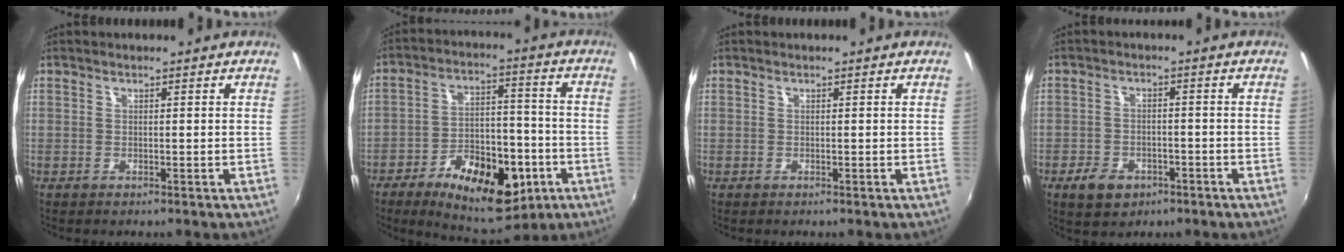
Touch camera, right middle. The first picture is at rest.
{"total": 18.7, "force": [-9.4, 9.1, 13.3], "torque": [-0.228, 0.003, -0.130]}
{"total": 0.0}
{"total": 6.2, "force": [-3.6, 4.0, 3.0], "torque": [-0.084, -0.002, -0.054]}